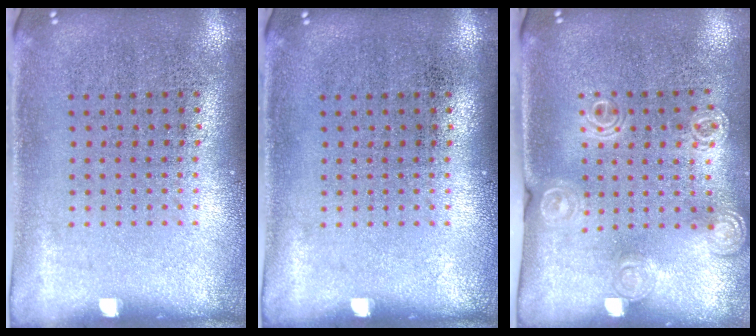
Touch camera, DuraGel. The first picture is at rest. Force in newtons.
{"total": 0.0}
{"total": 1.3, "press": 1.3, "slide": 0.3}